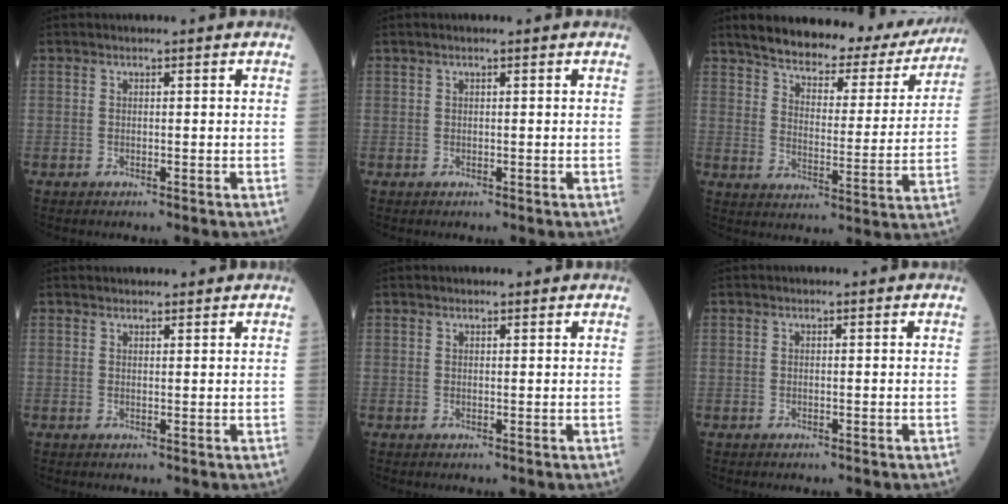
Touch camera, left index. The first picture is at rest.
{"total": 0.5, "force": [0.3, 0.0, 0.4], "torque": [-0.009, 0.006, 0.006]}
{"total": 21.6, "force": [18.9, 6.4, 8.3], "torque": [-0.117, -0.001, 0.245]}
{"total": 3.0, "force": [2.8, 0.8, 0.7], "torque": [-0.003, 0.024, 0.039]}
{"total": 1.0, "force": [0.9, 0.3, 0.2], "torque": [-0.008, 0.015, 0.016]}
{"total": 0.0}